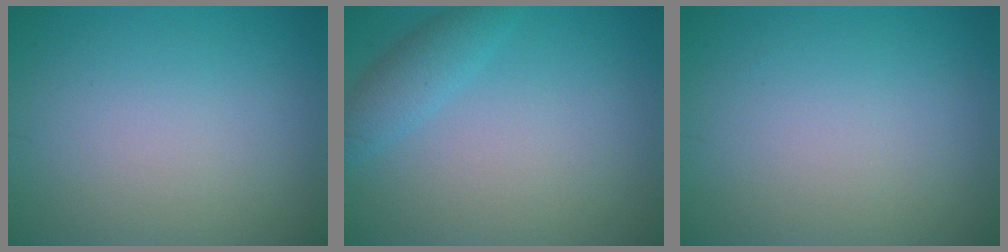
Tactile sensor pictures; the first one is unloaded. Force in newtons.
{"total": 2.4, "press": 2.4, "slide": 0.1}
{"total": 0.0}